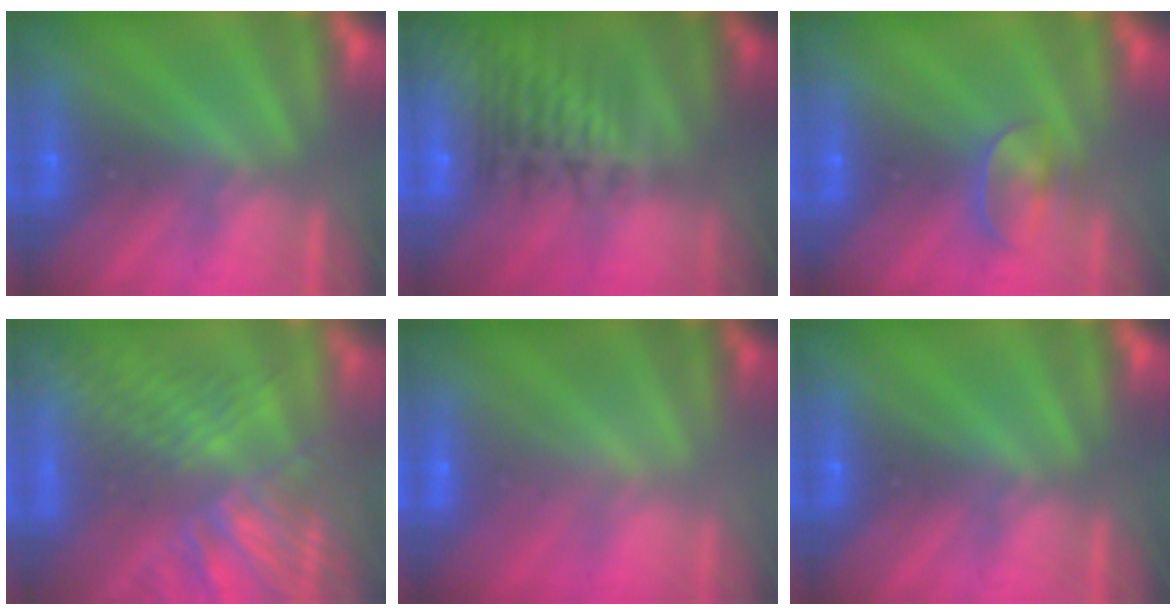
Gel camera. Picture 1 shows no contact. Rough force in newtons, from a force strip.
{"total": 12.7}
{"total": 2.3}
{"total": 8.2}
{"total": 2.3}
{"total": 0.0}